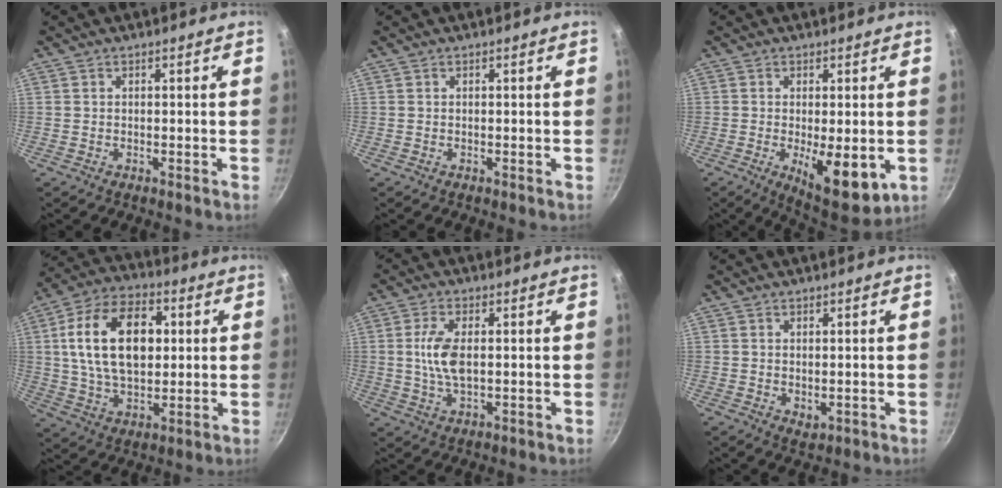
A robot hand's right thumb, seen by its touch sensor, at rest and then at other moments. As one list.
[{"total": 0.0}, {"total": 11.1, "force": [-2.6, 4.2, 9.9], "torque": [-0.136, -0.024, -0.026]}, {"total": 19.0, "force": [3.4, 11.6, 14.7], "torque": [-0.238, 0.010, 0.058]}, {"total": 7.2, "force": [0.6, 3.5, 6.3], "torque": [-0.135, -0.003, 0.013]}, {"total": 1.6, "force": [0.1, 1.0, 1.3], "torque": [-0.019, -0.005, 0.008]}]